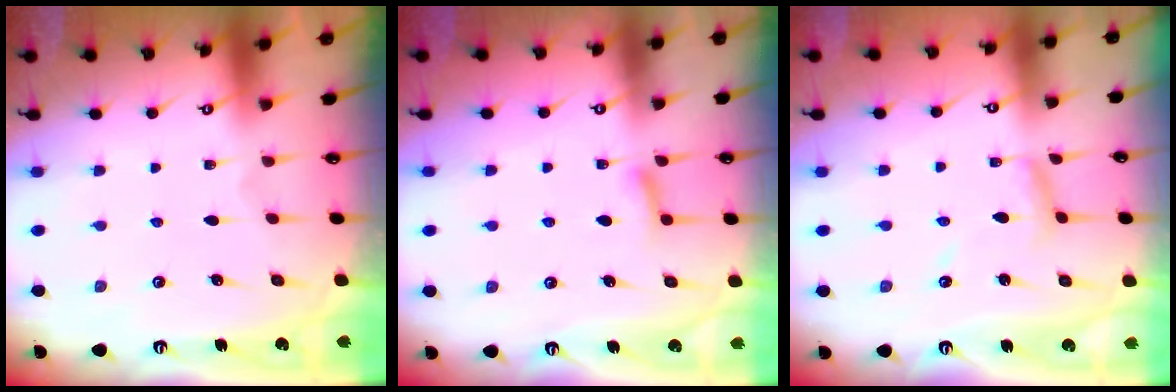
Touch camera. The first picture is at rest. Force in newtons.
{"total": 6.5, "press": 6.5, "slide": 0.9}
{"total": 7.2, "press": 7.2, "slide": 0.5}